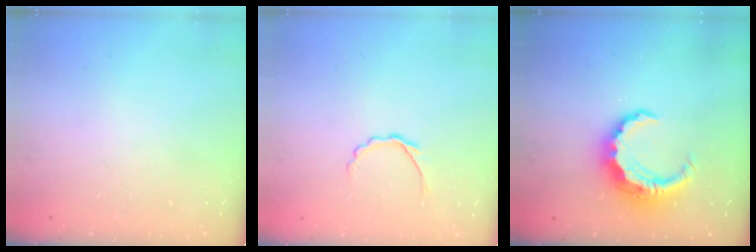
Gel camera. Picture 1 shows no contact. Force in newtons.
{"total": 3.2, "press": 3.1, "slide": 0.9}
{"total": 10.0, "press": 9.9, "slide": 1.3}